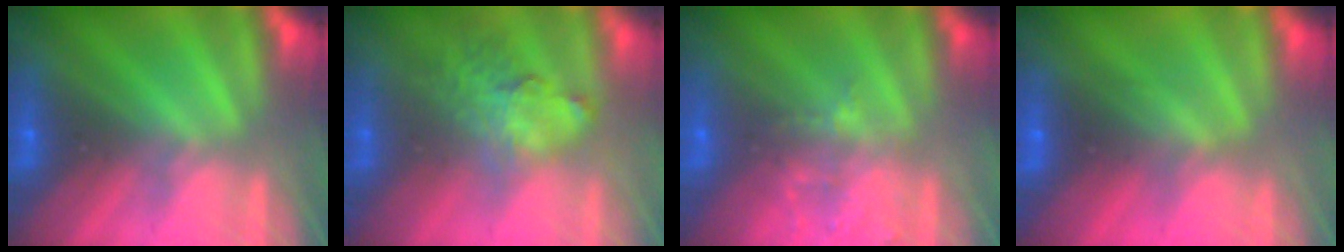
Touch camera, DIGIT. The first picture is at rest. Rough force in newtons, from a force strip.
{"total": 3.6}
{"total": 1.7}
{"total": 2.7}